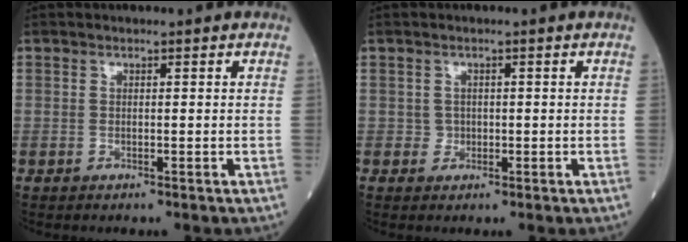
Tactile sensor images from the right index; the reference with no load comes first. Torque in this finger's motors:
{"motor_torque": [0.01, 0.22, 0.04, -0.01]}